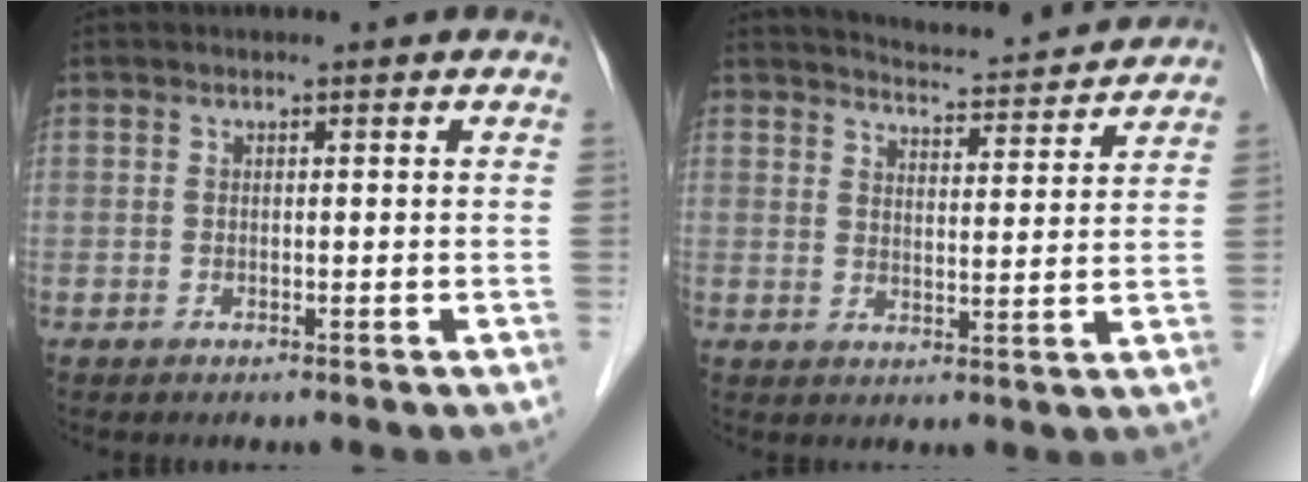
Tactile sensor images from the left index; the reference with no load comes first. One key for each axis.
{"total": 10.2, "fx": 10.0, "fy": 0.7, "fz": 2.0, "tx": -0.037, "ty": 0.005, "tz": 0.134}